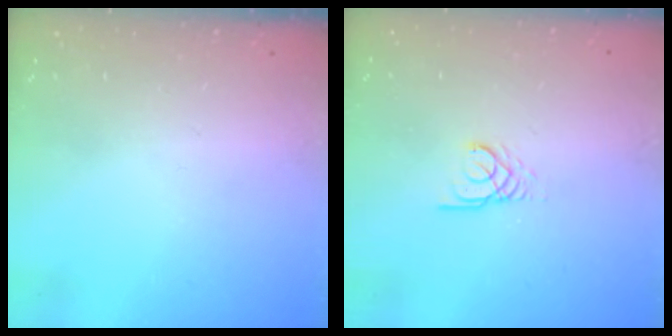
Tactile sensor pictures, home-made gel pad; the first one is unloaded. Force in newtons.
{"total": 2.7, "press": 2.7, "slide": 0.1}